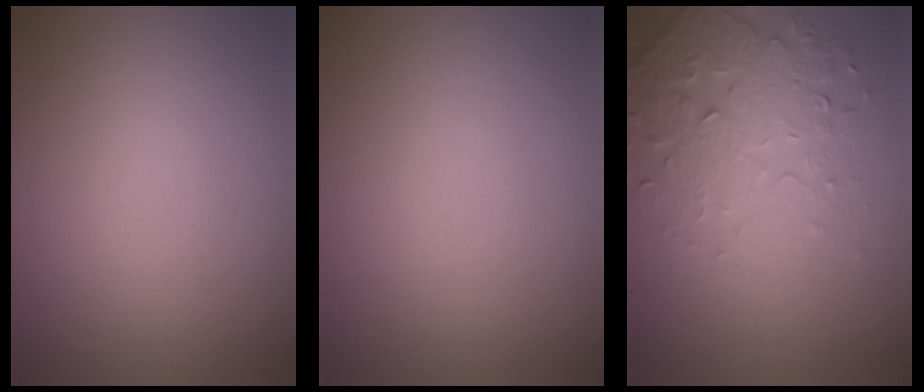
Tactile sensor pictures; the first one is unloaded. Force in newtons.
{"total": 0.0}
{"total": 5.1, "press": 3.7, "slide": 3.5}